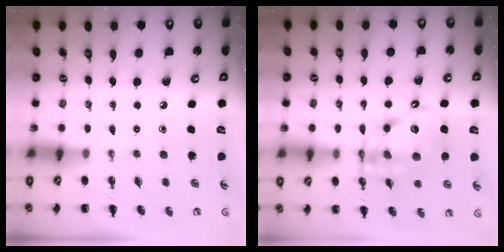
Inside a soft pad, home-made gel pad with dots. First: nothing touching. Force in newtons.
{"total": 12.3, "press": 11.8, "slide": 3.2}